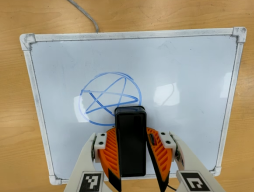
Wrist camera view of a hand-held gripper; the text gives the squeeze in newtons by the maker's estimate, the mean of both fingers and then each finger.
{"total": 6.4, "left": 5.8, "right": 6.9}